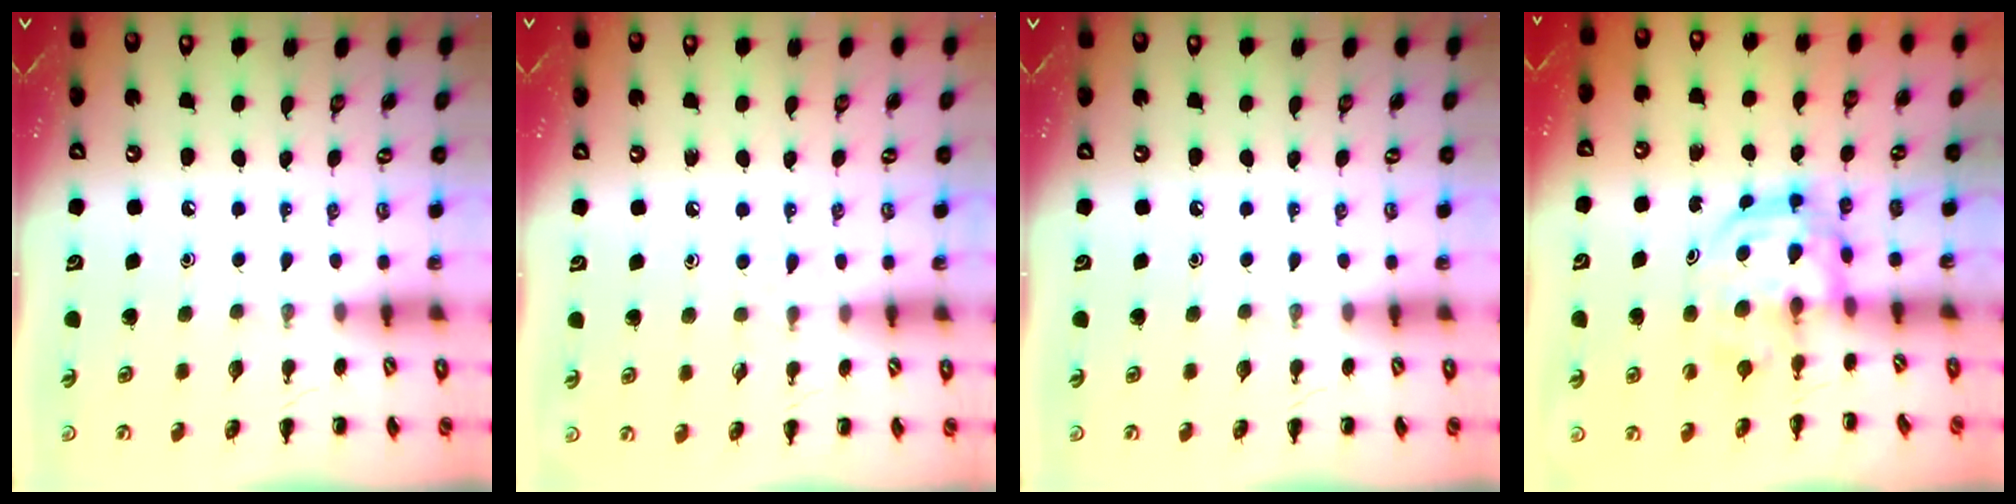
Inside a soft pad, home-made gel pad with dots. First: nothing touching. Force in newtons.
{"total": 3.9, "press": 3.5, "slide": 1.7}
{"total": 0.0}
{"total": 4.0, "press": 3.9, "slide": 1.0}